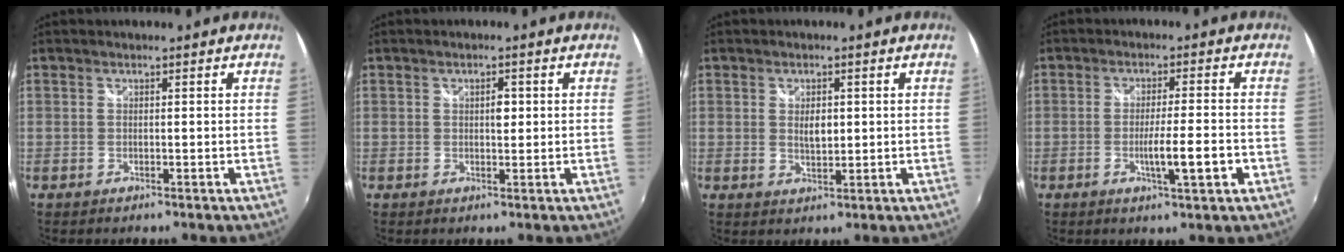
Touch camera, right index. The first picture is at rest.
{"total": 1.9, "force": [0.3, 1.2, 1.5], "torque": [-0.021, 0.003, 0.005]}
{"total": 2.6, "force": [0.3, 1.6, 2.0], "torque": [-0.027, -0.001, 0.006]}
{"total": 6.6, "force": [-2.2, 0.1, 6.2], "torque": [-0.102, -0.014, -0.035]}